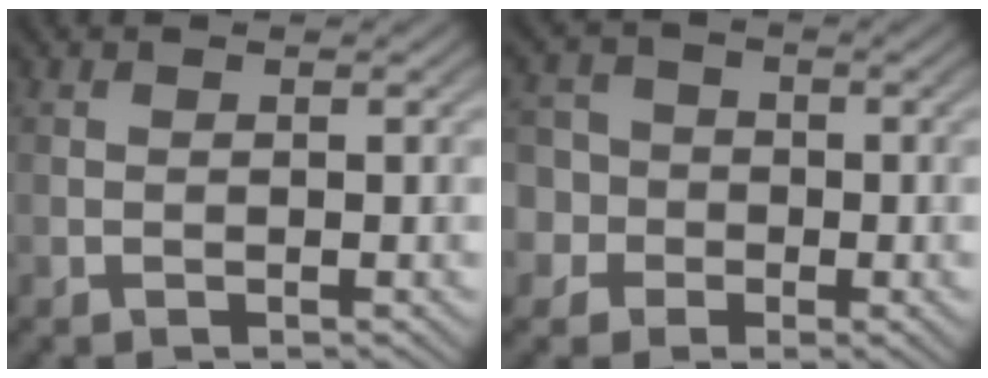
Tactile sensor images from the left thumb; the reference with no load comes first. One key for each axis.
{"total": 7.0, "fx": -1.2, "fy": 6.5, "fz": 2.2, "tx": -0.068, "ty": 0.009, "tz": -0.056}